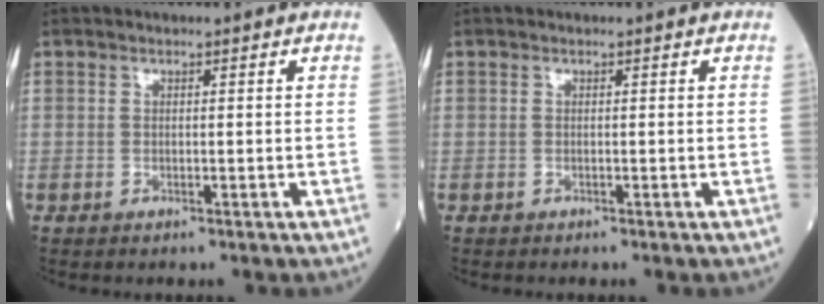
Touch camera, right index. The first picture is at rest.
{"total": 0.0}